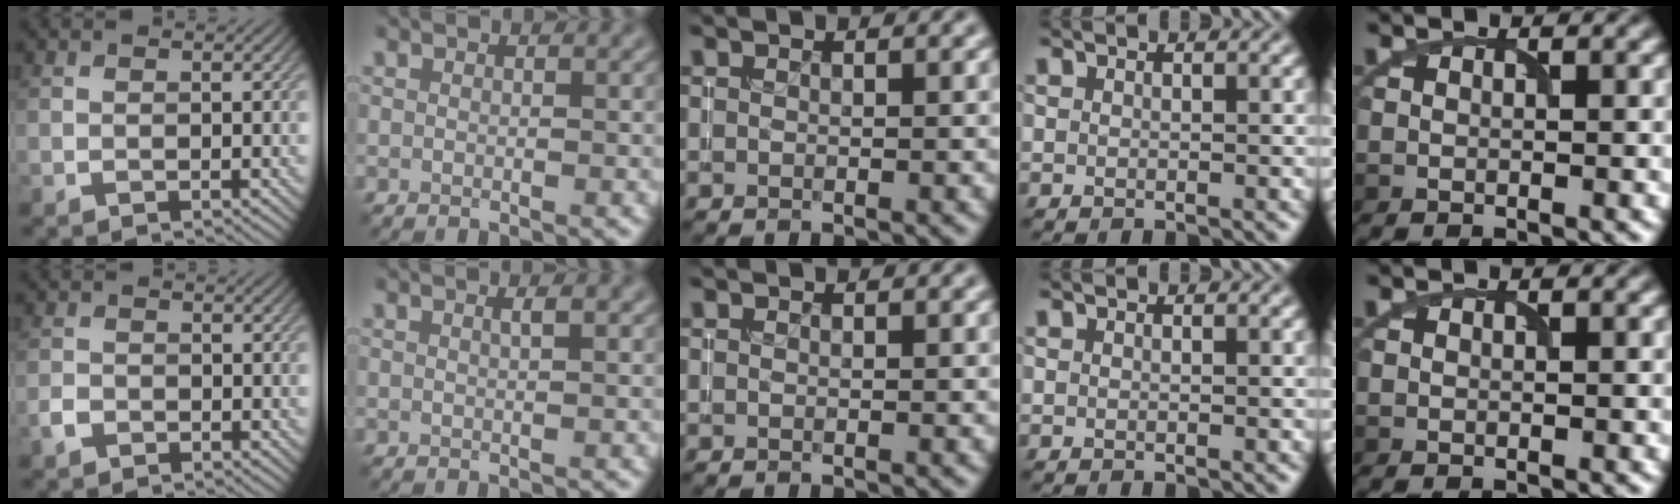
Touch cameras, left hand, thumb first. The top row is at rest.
{"thumb": {"total": 1.6, "force": [-1.0, 1.1, 0.6], "torque": [-0.012, 0.000, -0.023]}, "index": {"total": 1.2, "force": [0.5, 0.3, 1.0], "torque": [-0.010, 0.003, 0.002]}}